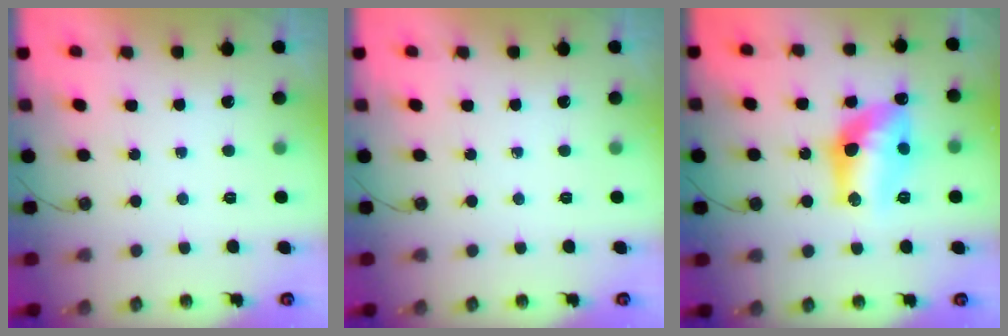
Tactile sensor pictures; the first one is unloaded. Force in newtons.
{"total": 0.0}
{"total": 12.9, "press": 12.9, "slide": 0.9}